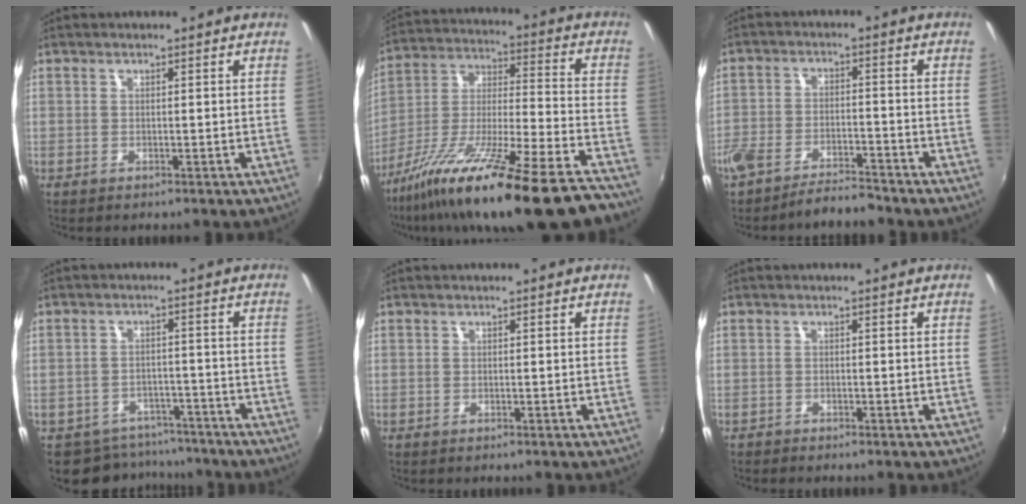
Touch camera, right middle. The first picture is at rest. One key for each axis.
{"total": 27.7, "fx": -21.3, "fy": 1.9, "fz": 17.7, "tx": -0.295, "ty": -0.067, "tz": -0.343}
{"total": 7.5, "fx": -6.7, "fy": 2.0, "fz": 2.8, "tx": -0.077, "ty": -0.002, "tz": -0.114}
{"total": 7.7, "fx": -6.6, "fy": 4.0, "fz": 0.6, "tx": -0.014, "ty": 0.017, "tz": -0.087}
{"total": 0.0}
{"total": 0.8, "fx": -0.8, "fy": 0.1, "fz": 0.0, "tx": -0.006, "ty": -0.003, "tz": -0.015}